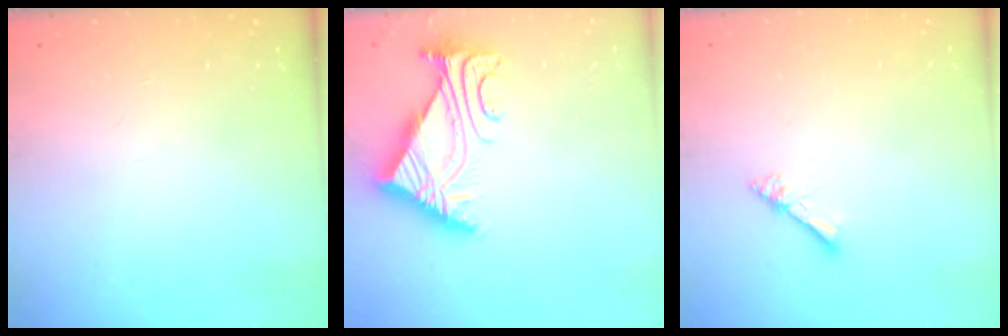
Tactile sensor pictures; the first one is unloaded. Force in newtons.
{"total": 5.3, "press": 5.3, "slide": 0.5}
{"total": 1.8, "press": 1.8, "slide": 0.1}